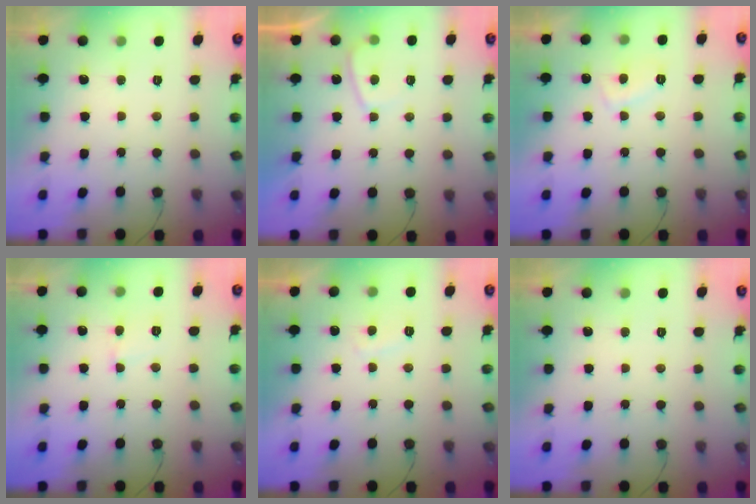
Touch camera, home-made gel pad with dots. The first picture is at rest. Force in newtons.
{"total": 3.3, "press": 3.2, "slide": 0.7}
{"total": 4.2, "press": 4.2, "slide": 0.6}
{"total": 2.5, "press": 2.5, "slide": 0.2}
{"total": 2.6, "press": 2.5, "slide": 0.8}
{"total": 0.0}